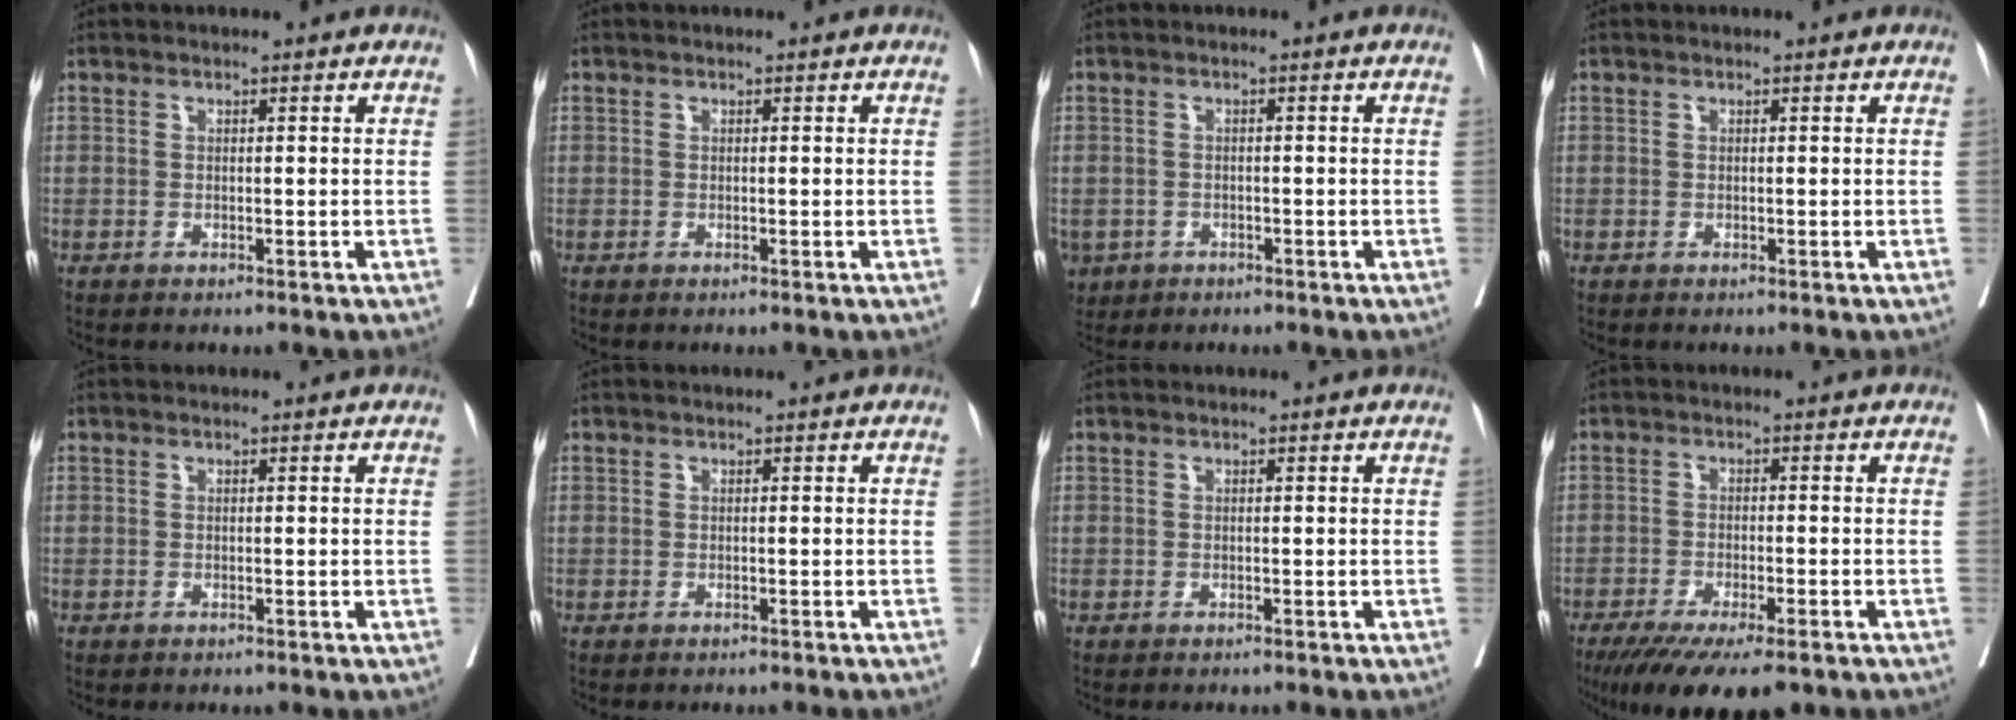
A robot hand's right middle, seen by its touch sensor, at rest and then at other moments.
{"total": 0.0}
{"total": 4.5, "force": [-2.5, 3.6, 1.2], "torque": [-0.021, 0.002, -0.037]}
{"total": 0.0}
{"total": 0.0}
{"total": 1.5, "force": [-1.4, 0.4, 0.4], "torque": [-0.009, -0.003, -0.019]}
{"total": 0.7, "force": [-0.6, 0.1, 0.2], "torque": [-0.001, -0.002, -0.012]}
{"total": 12.8, "force": [-9.5, 3.0, 8.0], "torque": [-0.120, -0.020, -0.146]}